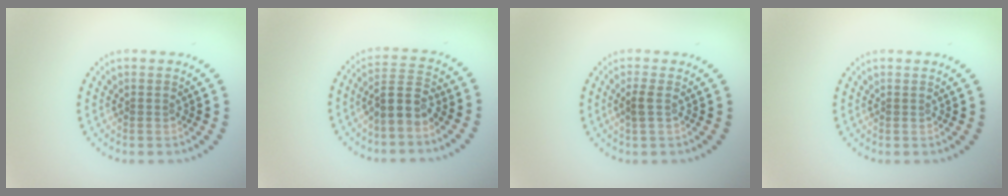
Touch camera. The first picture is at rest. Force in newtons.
{"total": 3.1, "press": 2.8, "slide": 1.4}
{"total": 1.0, "press": 0.9, "slide": 0.6}
{"total": 0.0}